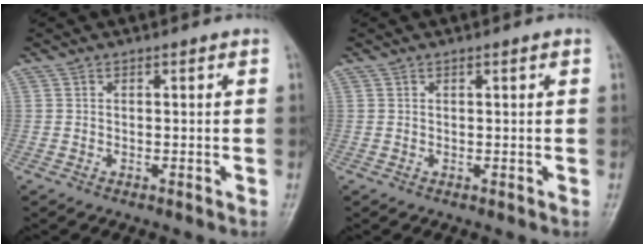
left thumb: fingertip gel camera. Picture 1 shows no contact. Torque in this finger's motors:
{"motor_torque": [-0.23, -0.13, -0.07, -0.04, -0.05]}